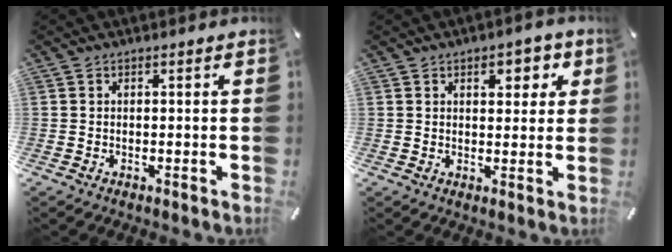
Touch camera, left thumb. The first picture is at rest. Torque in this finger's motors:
{"motor_torque": [0.09, 0.10, 0.03, 0.05, -0.02]}